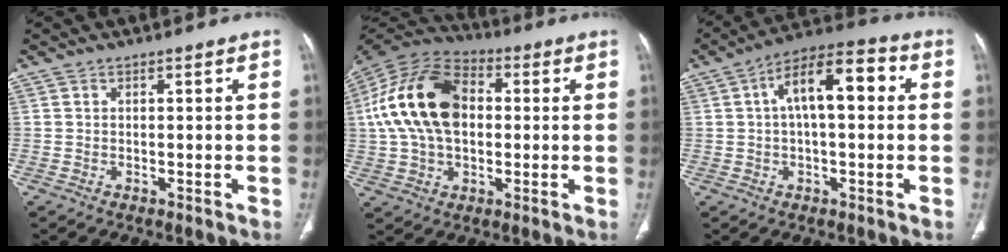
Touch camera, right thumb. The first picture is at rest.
{"total": 19.4, "force": [2.1, 12.5, 14.7], "torque": [-0.277, 0.024, 0.031]}
{"total": 12.3, "force": [2.1, 5.5, 10.8], "torque": [-0.170, 0.038, 0.026]}